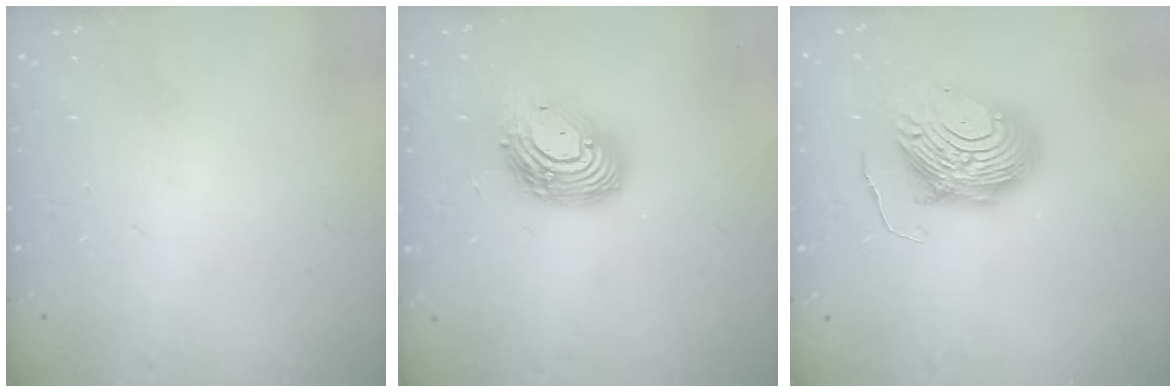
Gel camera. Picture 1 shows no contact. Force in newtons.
{"total": 15.3, "press": 15.3, "slide": 1.2}
{"total": 10.5, "press": 10.4, "slide": 1.0}